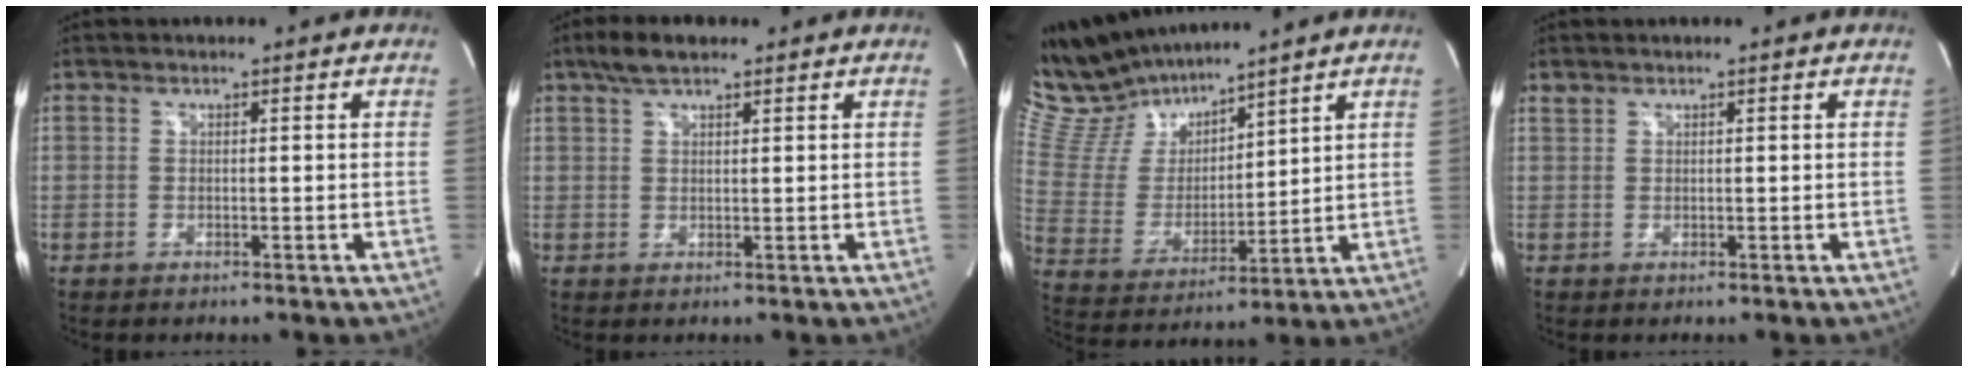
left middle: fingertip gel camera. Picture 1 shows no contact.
{"total": 4.3, "force": [3.1, 1.4, 2.6], "torque": [-0.061, 0.013, 0.059]}
{"total": 12.8, "force": [12.1, 2.9, 3.1], "torque": [-0.085, 0.010, 0.253]}
{"total": 0.7, "force": [0.7, 0.2, 0.0], "torque": [-0.008, 0.007, 0.017]}